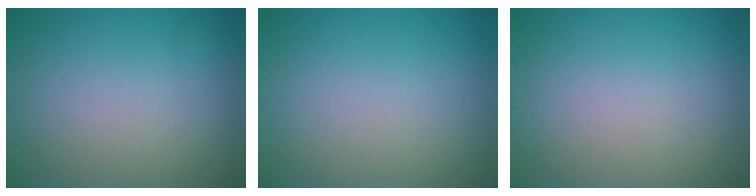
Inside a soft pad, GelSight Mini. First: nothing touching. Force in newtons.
{"total": 0.0}
{"total": 0.0}